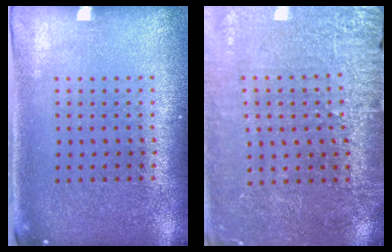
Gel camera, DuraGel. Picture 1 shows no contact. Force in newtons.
{"total": 2.9, "press": 2.9, "slide": 0.3}